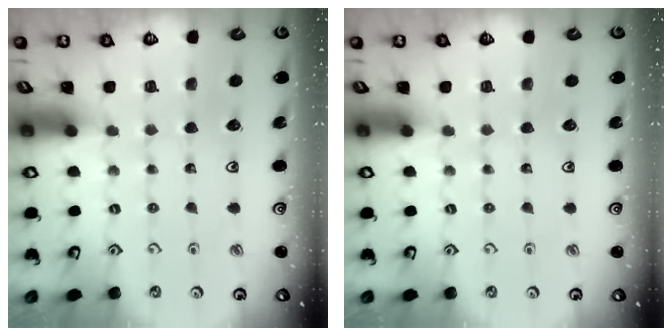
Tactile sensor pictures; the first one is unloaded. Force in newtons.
{"total": 0.0}